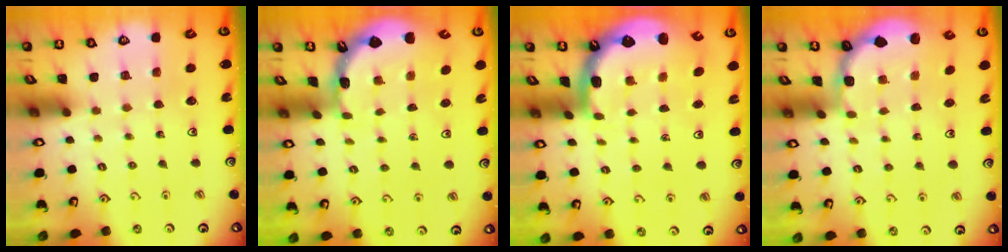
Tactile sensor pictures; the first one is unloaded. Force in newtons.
{"total": 1.7, "press": 1.7, "slide": 0.1}
{"total": 3.5, "press": 2.6, "slide": 2.3}
{"total": 1.4, "press": 1.3, "slide": 0.3}